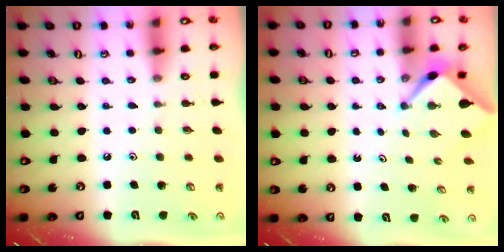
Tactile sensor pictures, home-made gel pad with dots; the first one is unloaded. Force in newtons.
{"total": 2.4, "press": 2.4, "slide": 0.3}